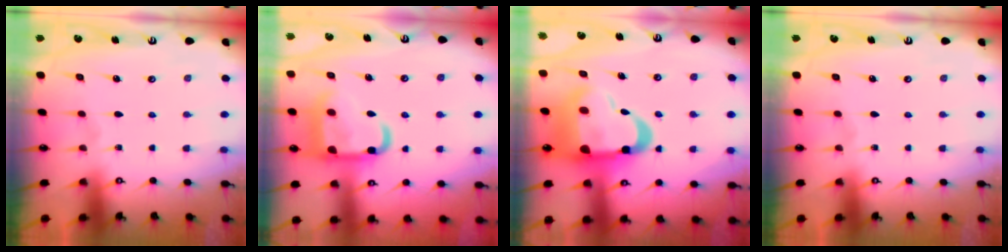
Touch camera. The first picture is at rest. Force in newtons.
{"total": 15.7, "press": 15.6, "slide": 1.6}
{"total": 20.7, "press": 20.6, "slide": 2.4}
{"total": 0.0}